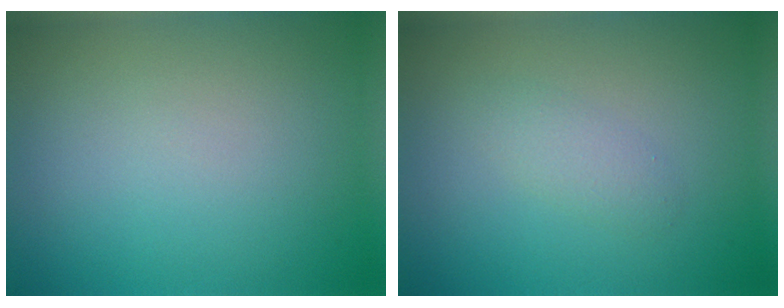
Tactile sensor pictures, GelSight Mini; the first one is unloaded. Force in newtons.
{"total": 1.5, "press": 1.5, "slide": 0.1}